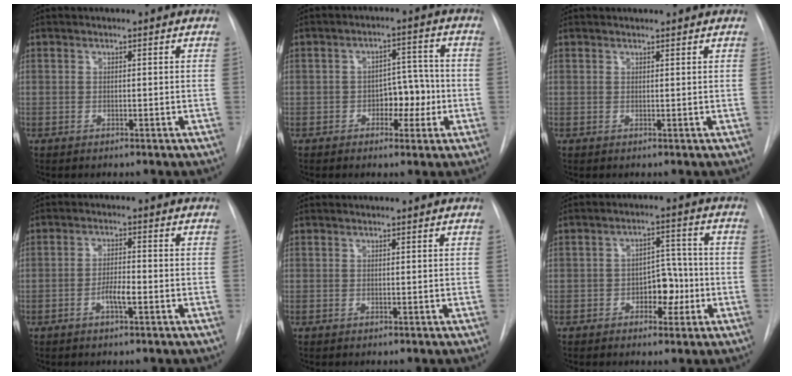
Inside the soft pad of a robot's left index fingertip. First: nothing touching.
{"total": 5.4, "force": [-1.6, 3.3, 4.0], "torque": [-0.048, 0.018, -0.022]}
{"total": 2.8, "force": [2.7, 0.2, 0.7], "torque": [-0.010, 0.021, 0.032]}
{"total": 3.0, "force": [-1.3, 0.5, 2.7], "torque": [-0.049, 0.002, -0.024]}
{"total": 1.2, "force": [1.1, 0.0, 0.3], "torque": [-0.009, 0.016, 0.015]}
{"total": 5.5, "force": [-1.8, 3.2, 4.0], "torque": [-0.051, 0.015, -0.025]}